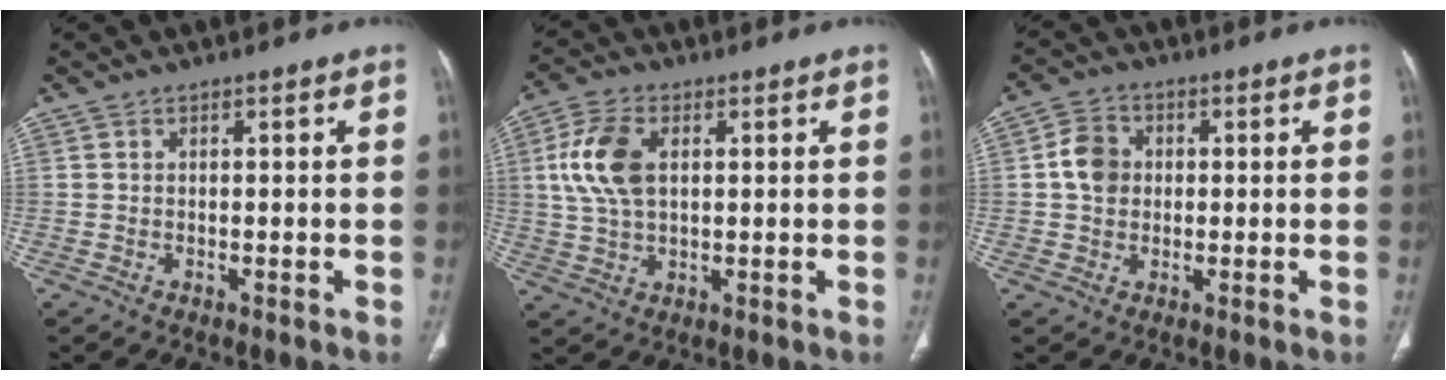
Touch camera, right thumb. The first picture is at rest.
{"total": 9.8, "force": [2.0, 5.7, 7.7], "torque": [-0.163, 0.007, 0.040]}
{"total": 5.8, "force": [0.4, 4.9, 3.1], "torque": [-0.045, 0.010, 0.001]}